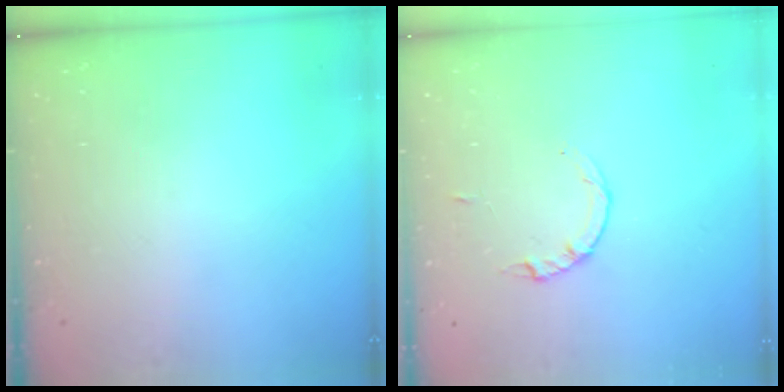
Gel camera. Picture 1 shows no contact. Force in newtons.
{"total": 2.2, "press": 2.1, "slide": 0.3}